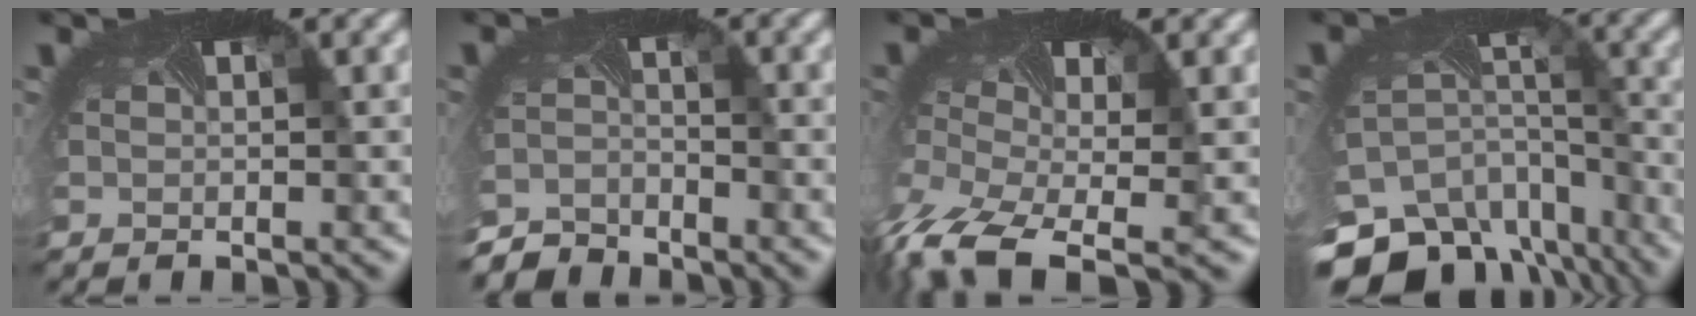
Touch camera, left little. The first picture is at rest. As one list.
[{"total": 4.3, "force": [-4.1, 0.6, -1.0], "torque": [-0.003, -0.022, -0.079]}, {"total": 7.9, "force": [-5.5, 3.5, 4.5], "torque": [-0.133, -0.044, -0.102]}, {"total": 15.2, "force": [-10.6, 9.5, 5.2], "torque": [-0.157, -0.054, -0.106]}]